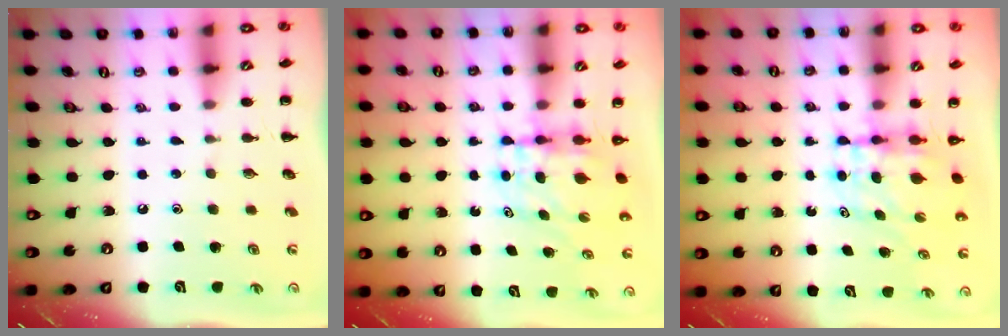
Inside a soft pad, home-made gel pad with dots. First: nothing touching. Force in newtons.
{"total": 5.4, "press": 5.3, "slide": 1.1}
{"total": 5.4, "press": 5.3, "slide": 1.1}